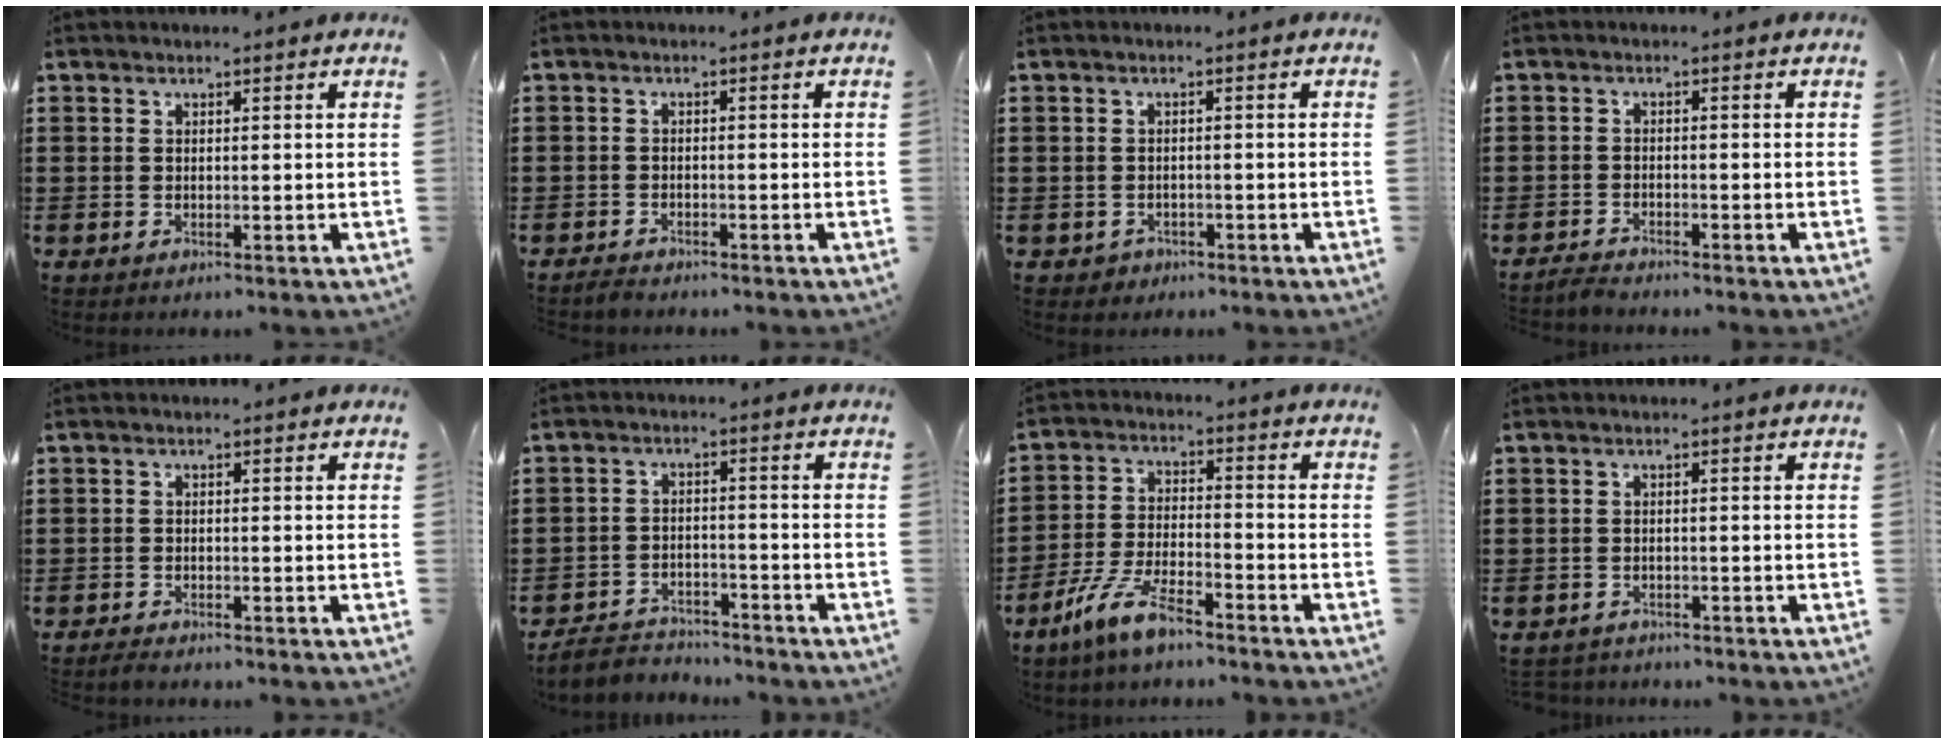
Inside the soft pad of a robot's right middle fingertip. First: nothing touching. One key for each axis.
{"total": 1.2, "fx": -1.2, "fy": 0.3, "fz": 0.2, "tx": -0.007, "ty": 0.001, "tz": -0.024}
{"total": 1.0, "fx": -0.7, "fy": 0.7, "fz": 0.0, "tx": -0.004, "ty": 0.002, "tz": -0.017}
{"total": 1.9, "fx": -1.9, "fy": 0.1, "fz": 0.3, "tx": -0.010, "ty": 0.002, "tz": -0.039}
{"total": 1.1, "fx": -1.1, "fy": 0.1, "fz": 0.2, "tx": -0.007, "ty": -0.001, "tz": -0.022}
{"total": 4.0, "fx": -3.8, "fy": 1.0, "fz": 0.4, "tx": -0.018, "ty": 0.005, "tz": -0.083}
{"total": 7.7, "fx": -6.0, "fy": 1.3, "fz": 4.7, "tx": -0.114, "ty": -0.005, "tz": -0.121}
{"total": 1.3, "fx": -1.3, "fy": 0.3, "fz": -0.1, "tx": -0.004, "ty": 0.001, "tz": -0.029}